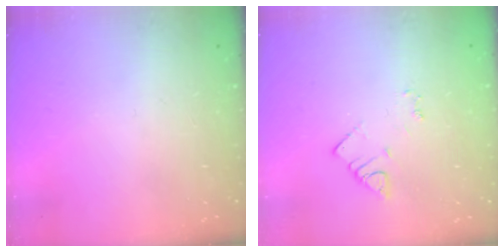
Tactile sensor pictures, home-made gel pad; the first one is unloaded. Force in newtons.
{"total": 2.9, "press": 2.9, "slide": 0.3}